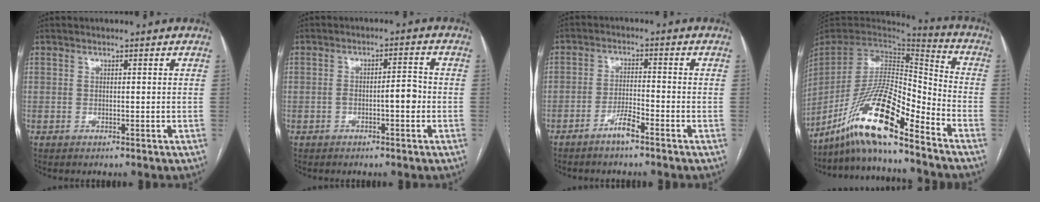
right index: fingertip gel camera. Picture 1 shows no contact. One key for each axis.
{"total": 3.7, "fx": -1.2, "fy": 0.9, "fz": 3.3, "tx": -0.050, "ty": 0.015, "tz": -0.017}
{"total": 3.7, "fx": -2.7, "fy": 0.2, "fz": 2.5, "tx": -0.046, "ty": 0.000, "tz": -0.053}
{"total": 16.9, "fx": -12.2, "fy": 1.6, "fz": 11.5, "tx": -0.227, "ty": -0.002, "tz": -0.227}